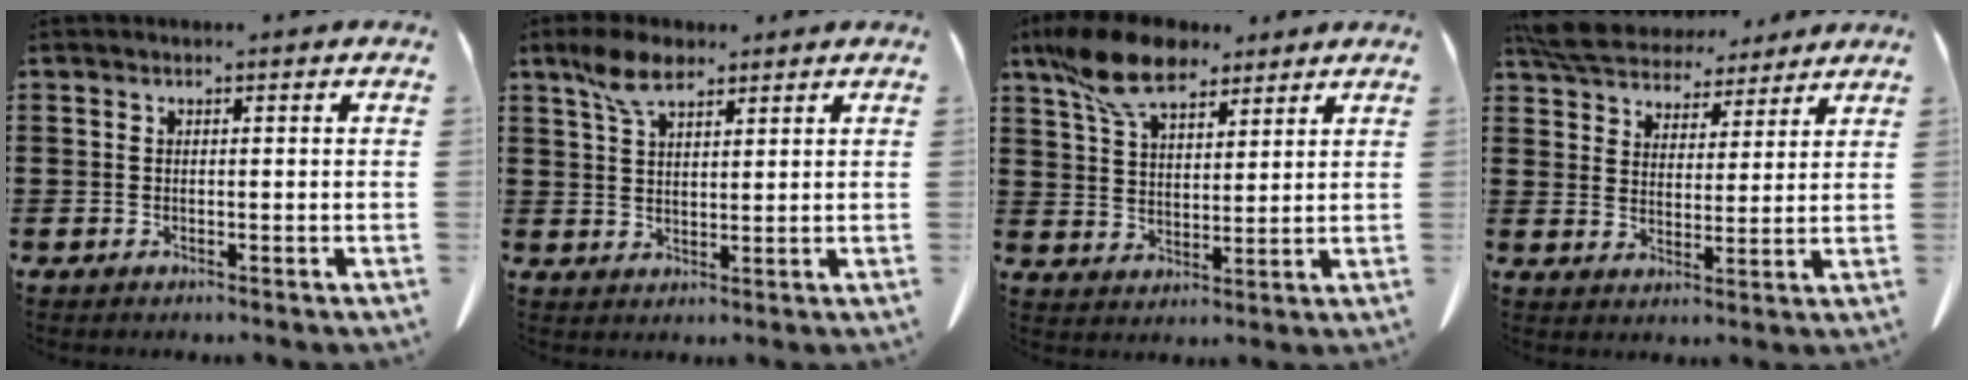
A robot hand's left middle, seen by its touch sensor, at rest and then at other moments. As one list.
[{"total": 5.7, "force": [3.7, 2.5, 3.6], "torque": [-0.081, 0.006, 0.069]}, {"total": 10.5, "force": [7.9, 4.2, 5.5], "torque": [-0.131, -0.008, 0.149]}, {"total": 6.8, "force": [6.4, 2.0, 1.2], "torque": [-0.055, -0.022, 0.119]}]